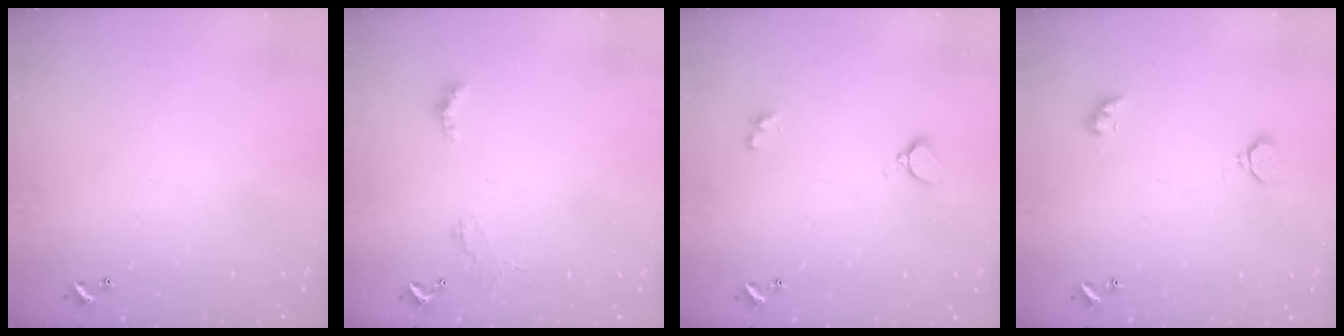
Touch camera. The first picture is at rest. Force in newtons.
{"total": 1.9, "press": 1.8, "slide": 0.5}
{"total": 3.9, "press": 3.8, "slide": 0.8}
{"total": 4.3, "press": 4.3, "slide": 0.8}